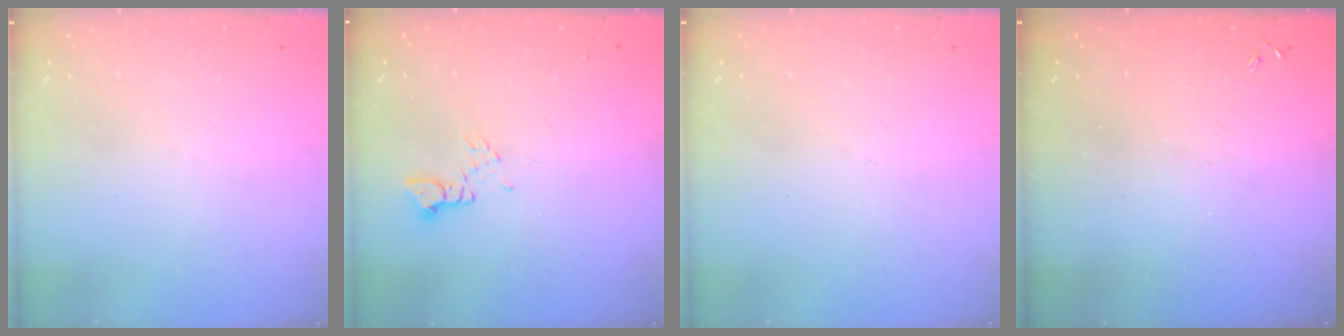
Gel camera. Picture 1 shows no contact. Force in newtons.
{"total": 2.2, "press": 2.2, "slide": 0.3}
{"total": 0.0}
{"total": 0.0}